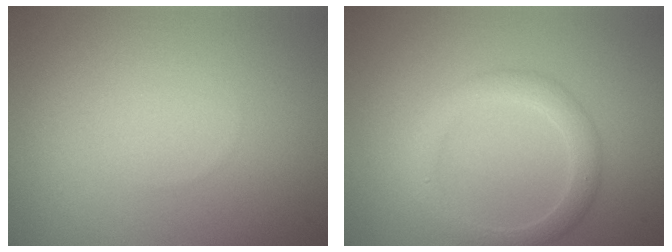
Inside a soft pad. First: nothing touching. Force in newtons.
{"total": 2.8, "press": 2.8, "slide": 0.0}